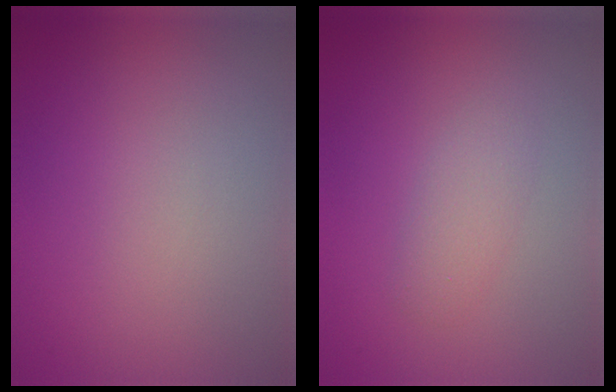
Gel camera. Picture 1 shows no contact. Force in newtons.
{"total": 2.4, "press": 2.4, "slide": 0.2}